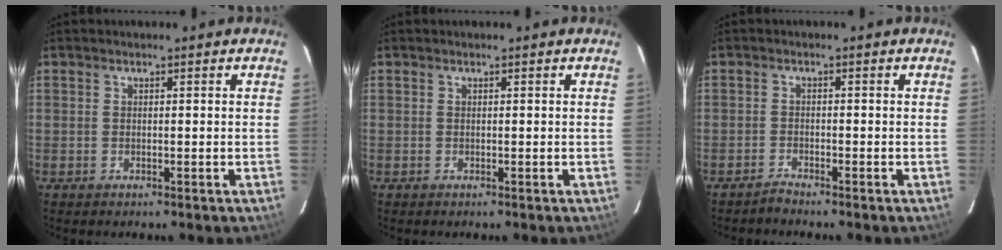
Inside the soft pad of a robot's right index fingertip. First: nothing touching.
{"total": 0.0}
{"total": 1.5, "force": [-1.4, -0.2, 0.0], "torque": [-0.001, -0.003, -0.031]}